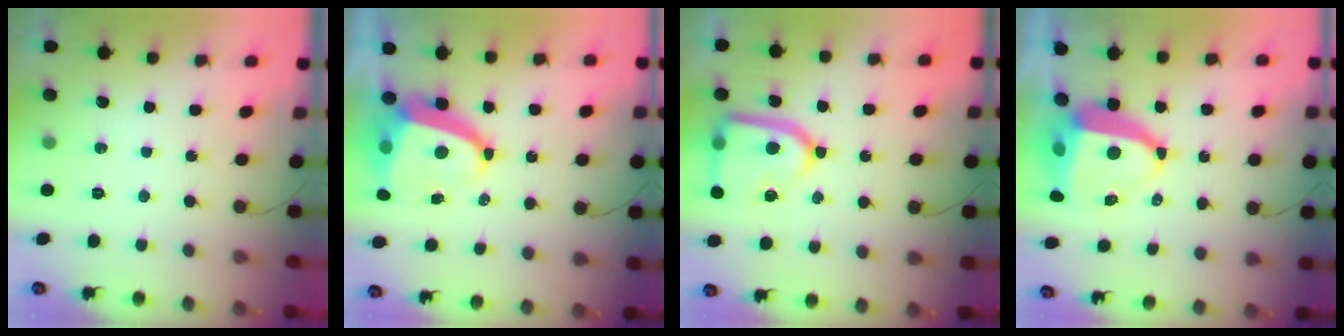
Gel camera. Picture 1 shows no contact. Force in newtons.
{"total": 9.4, "press": 9.3, "slide": 1.0}
{"total": 16.7, "press": 16.6, "slide": 1.6}
{"total": 9.7, "press": 9.7, "slide": 0.5}